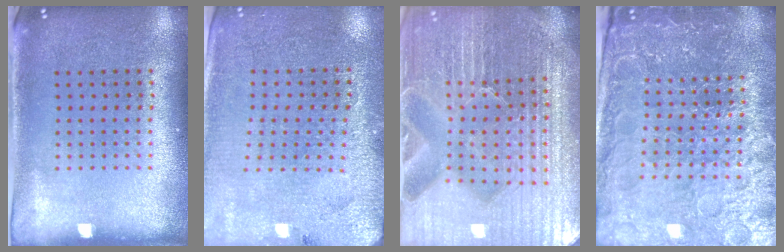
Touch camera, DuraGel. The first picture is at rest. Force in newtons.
{"total": 2.8, "press": 2.8, "slide": 0.5}
{"total": 6.6, "press": 5.9, "slide": 3.1}
{"total": 5.4, "press": 5.0, "slide": 2.1}